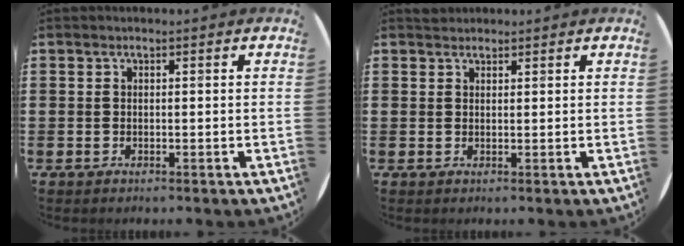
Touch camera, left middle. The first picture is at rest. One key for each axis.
{"total": 1.1, "fx": 1.0, "fy": 0.3, "fz": -0.1, "tx": 0.007, "ty": -0.002, "tz": 0.019}